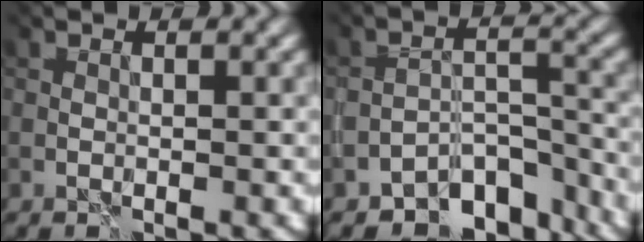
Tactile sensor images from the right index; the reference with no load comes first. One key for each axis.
{"total": 5.6, "fx": -5.1, "fy": 2.0, "fz": 1.1, "tx": 0.002, "ty": -0.007, "tz": -0.087}